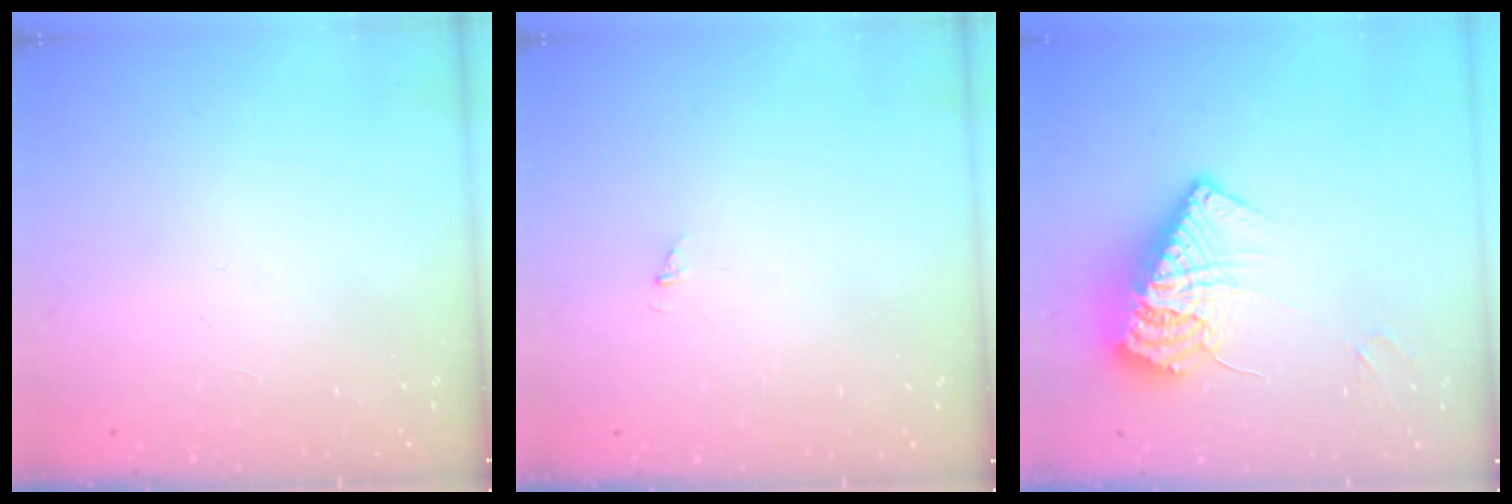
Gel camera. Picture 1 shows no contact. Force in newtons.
{"total": 0.7, "press": 0.7, "slide": 0.0}
{"total": 14.2, "press": 14.2, "slide": 1.3}